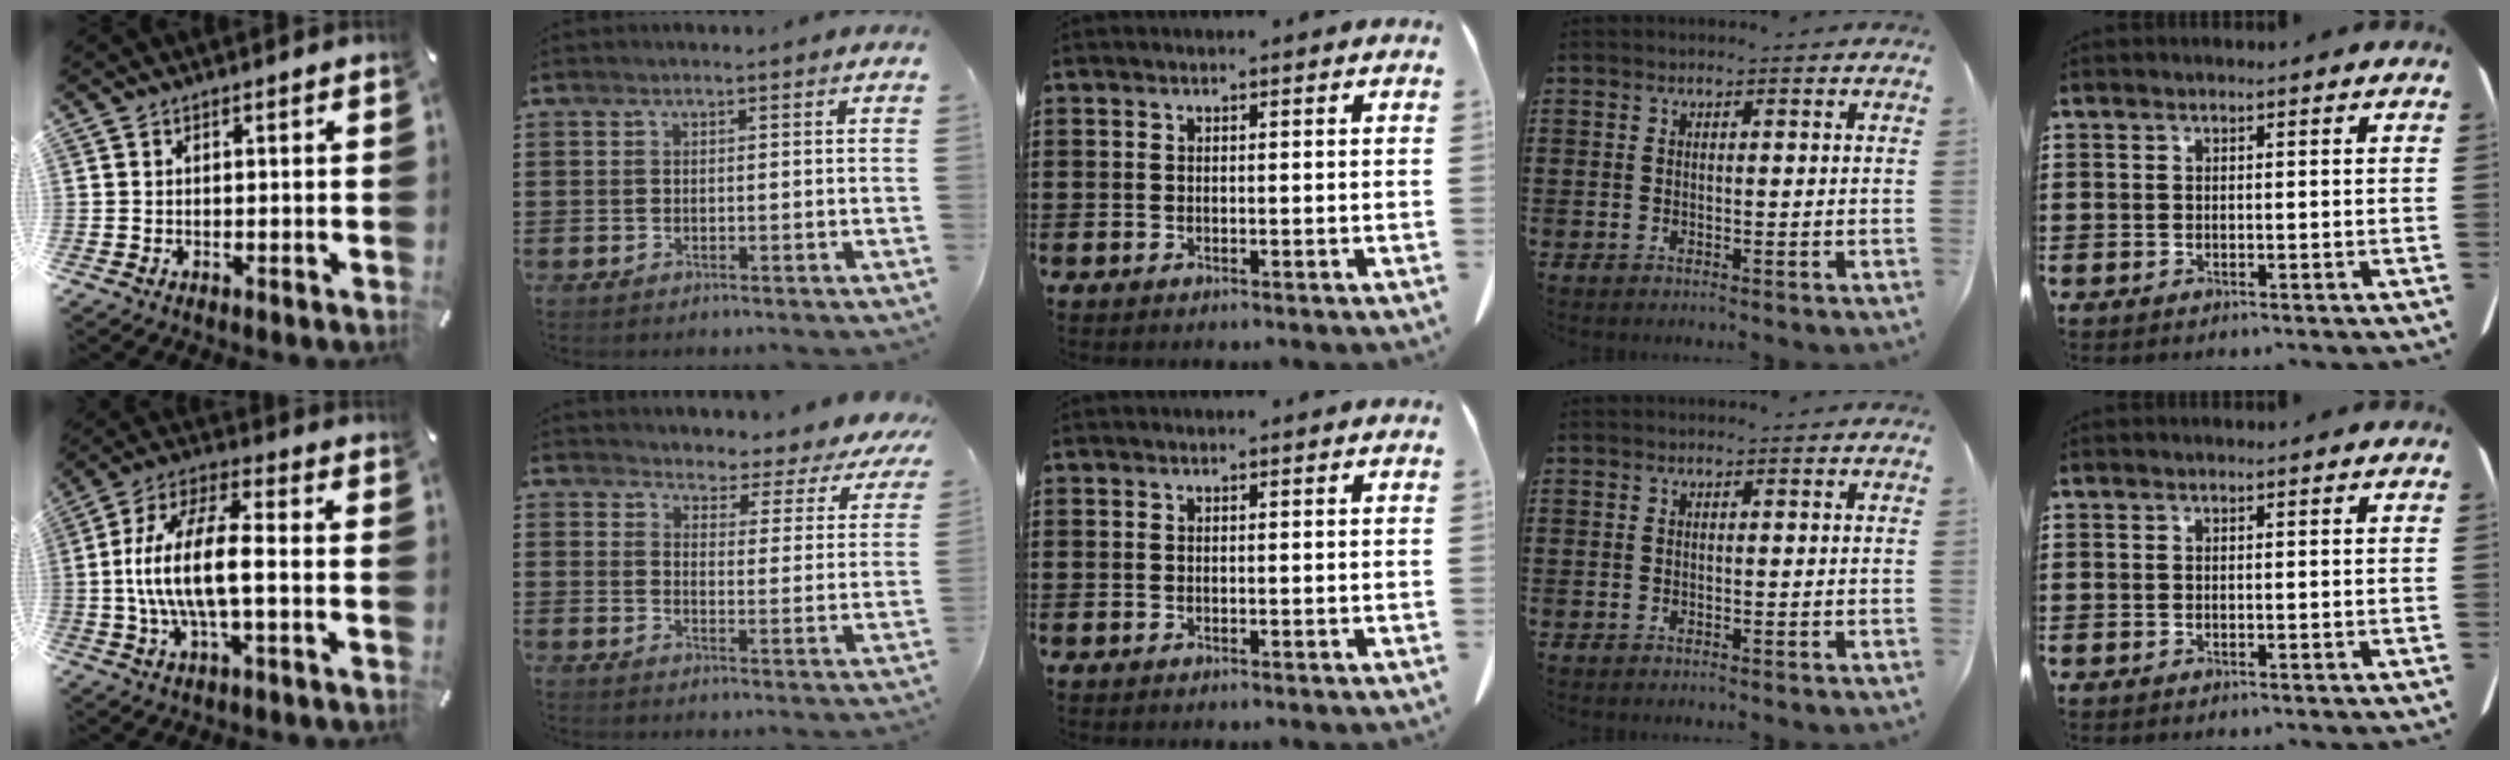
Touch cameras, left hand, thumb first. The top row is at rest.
{"thumb": {"total": 14.4, "force": [-1.4, 5.0, 13.5], "torque": [-0.273, -0.001, -0.030]}, "index": {"total": 3.2, "force": [3.1, 0.6, 0.1], "torque": [-0.021, -0.033, 0.046]}}